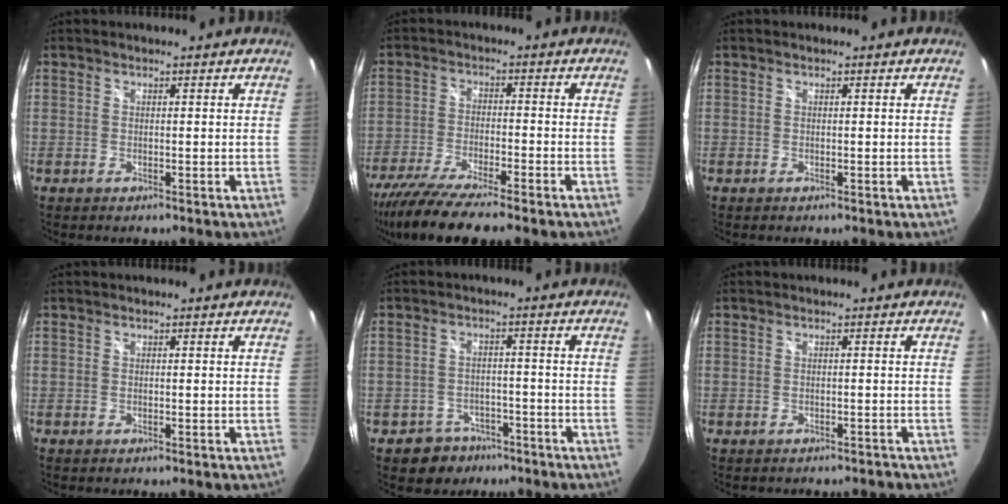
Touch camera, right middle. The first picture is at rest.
{"total": 13.3, "force": [-10.7, 1.3, 7.7], "torque": [-0.163, -0.040, -0.185]}
{"total": 0.0}
{"total": 0.0}
{"total": 5.9, "force": [-4.1, 4.2, 0.7], "torque": [-0.027, 0.022, -0.052]}
{"total": 2.5, "force": [-2.3, 0.7, 0.6], "torque": [-0.012, -0.009, -0.027]}